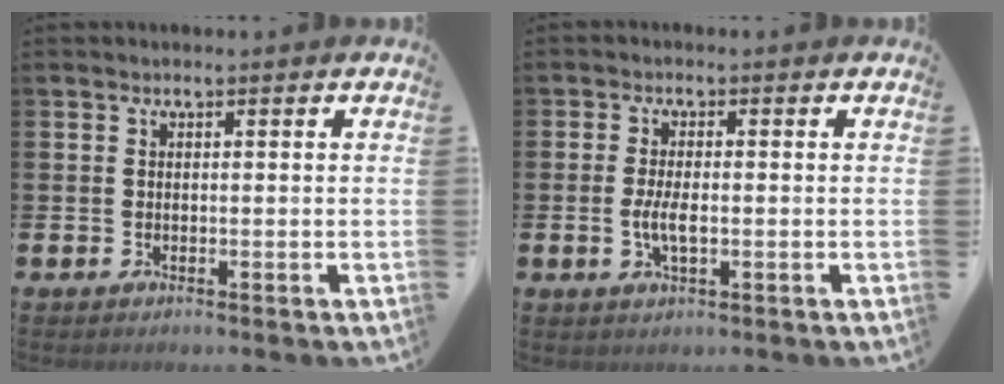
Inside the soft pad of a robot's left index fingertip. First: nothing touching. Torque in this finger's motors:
{"motor_torque": [0.69, 0.13, 0.10, 0.13]}